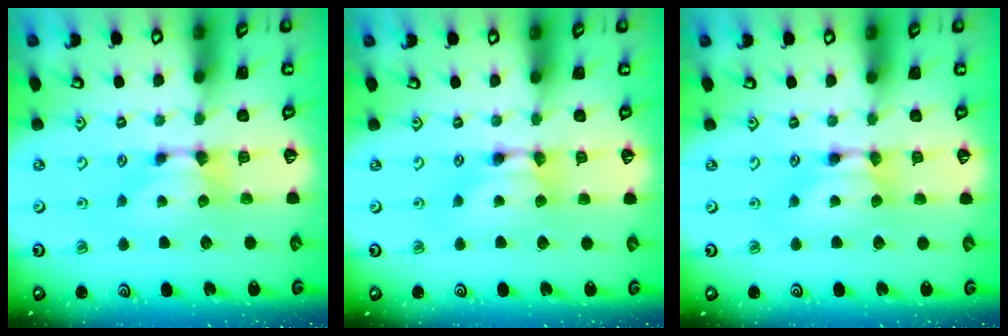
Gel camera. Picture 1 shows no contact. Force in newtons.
{"total": 1.6, "press": 1.6, "slide": 0.2}
{"total": 1.5, "press": 1.5, "slide": 0.2}